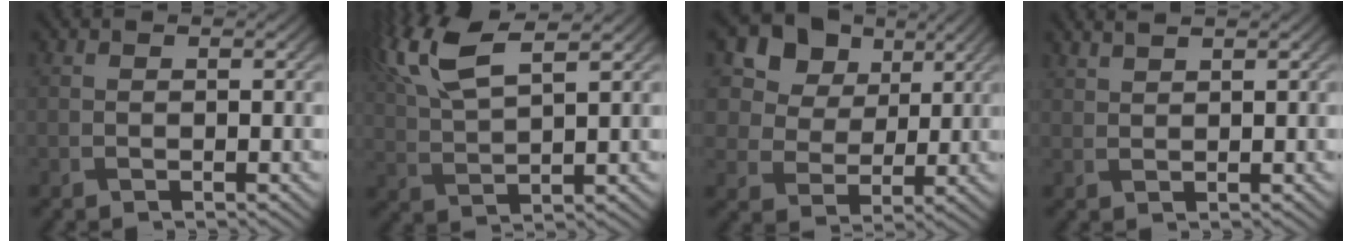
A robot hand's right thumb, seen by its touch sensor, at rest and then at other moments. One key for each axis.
{"total": 9.4, "fx": 5.6, "fy": 2.6, "fz": 7.0, "tx": -0.171, "ty": 0.024, "tz": 0.116}
{"total": 11.8, "fx": 5.8, "fy": 8.8, "fz": 5.3, "tx": -0.145, "ty": -0.001, "tz": 0.124}
{"total": 1.6, "fx": 1.5, "fy": 0.2, "fz": 0.6, "tx": -0.018, "ty": 0.005, "tz": 0.034}